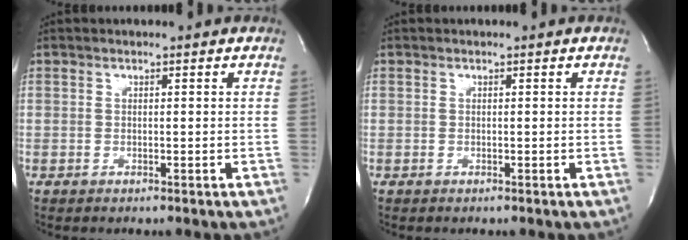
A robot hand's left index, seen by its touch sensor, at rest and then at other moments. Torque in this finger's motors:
{"motor_torque": [-0.08, 0.08, 0.00, 0.00]}